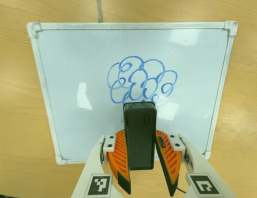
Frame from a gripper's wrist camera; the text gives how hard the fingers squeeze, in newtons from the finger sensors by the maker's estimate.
{"total": 5.7, "left": 5.6, "right": 5.7}